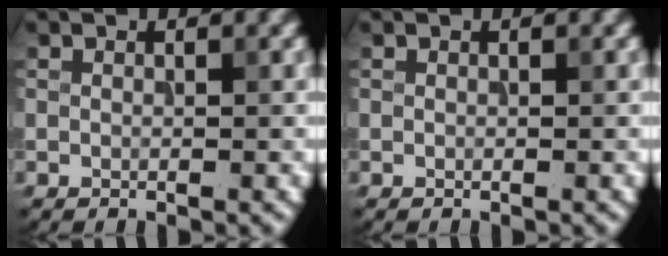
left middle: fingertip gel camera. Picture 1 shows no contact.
{"total": 0.0}